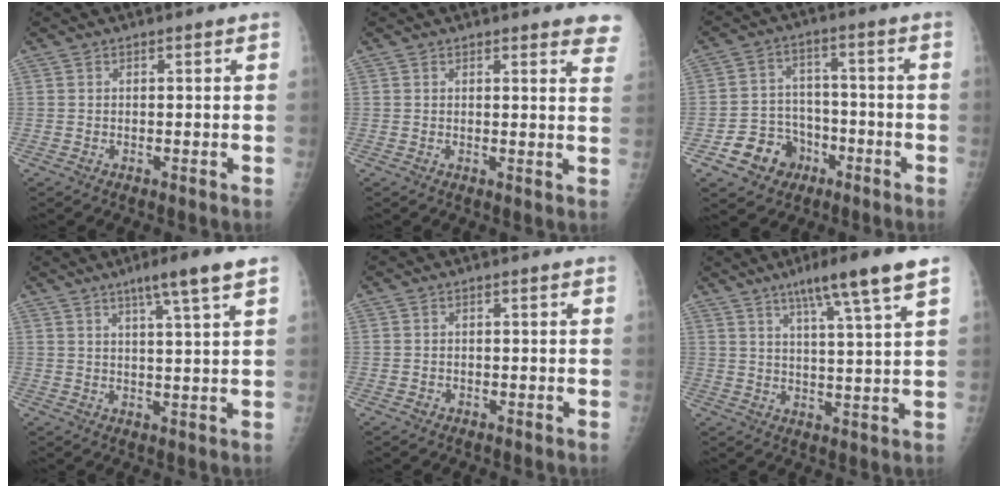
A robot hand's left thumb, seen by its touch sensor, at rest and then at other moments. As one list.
[{"total": 6.2, "force": [5.5, 1.2, 2.7], "torque": [-0.007, -0.025, 0.039]}, {"total": 9.4, "force": [-4.6, 7.8, 2.7], "torque": [-0.012, 0.040, -0.070]}, {"total": 7.3, "force": [4.4, -0.4, 5.8], "torque": [-0.096, -0.017, 0.070]}, {"total": 0.6, "force": [-0.3, 0.5, 0.1], "torque": [-0.001, 0.005, -0.005]}, {"total": 11.4, "force": [6.9, 0.0, 9.0], "torque": [-0.146, -0.024, 0.107]}]